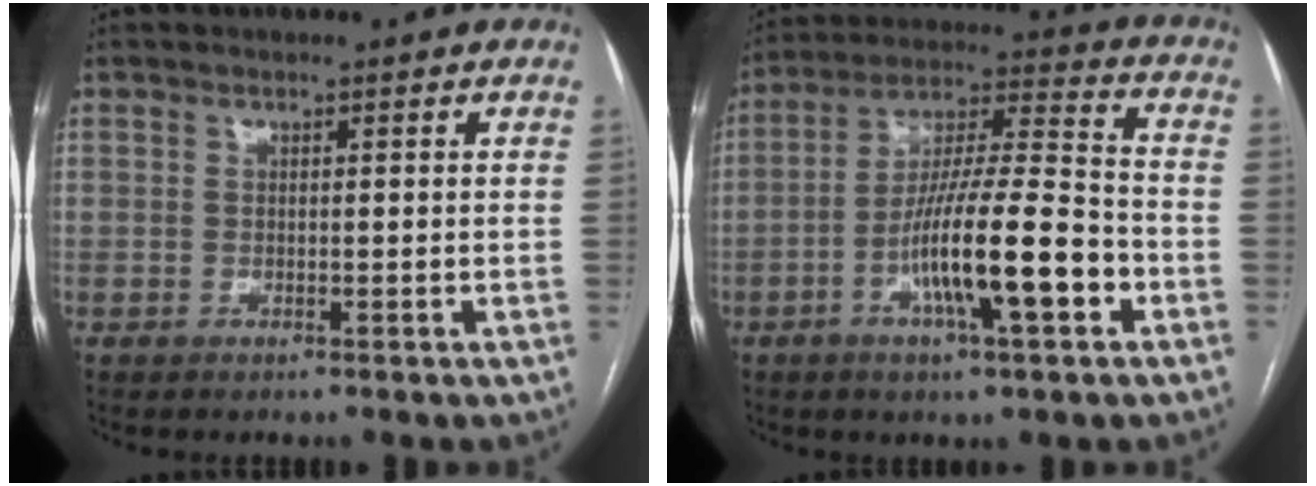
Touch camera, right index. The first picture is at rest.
{"total": 15.2, "force": [-5.4, 1.7, 14.1], "torque": [-0.254, 0.001, -0.091]}